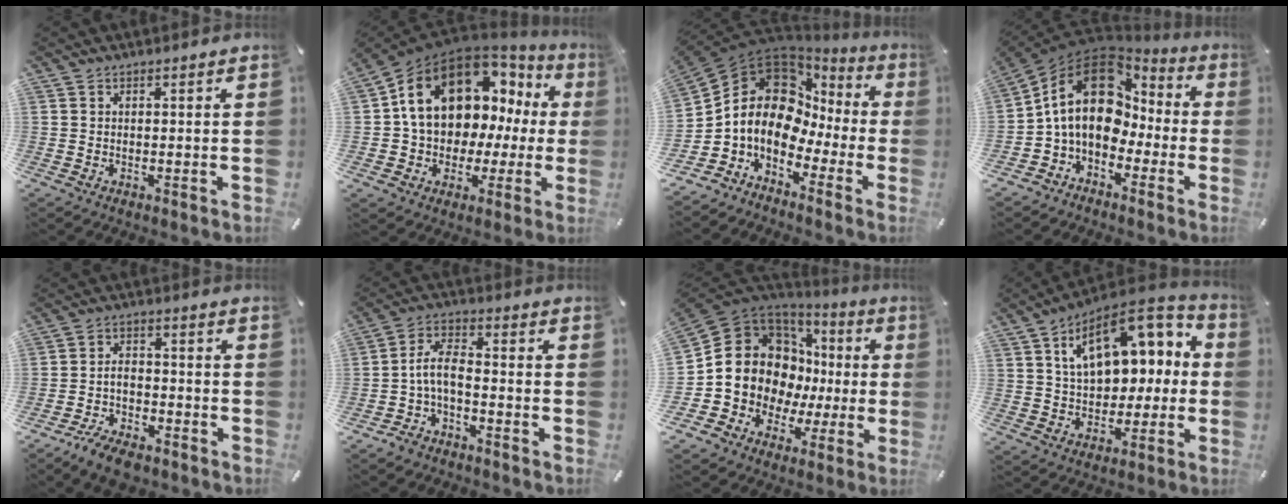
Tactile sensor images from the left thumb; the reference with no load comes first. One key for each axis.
{"total": 15.7, "fx": 6.2, "fy": 11.6, "fz": 8.5, "tx": -0.141, "ty": -0.044, "tz": 0.111}
{"total": 12.9, "fx": 1.8, "fy": 10.3, "fz": 7.6, "tx": -0.168, "ty": -0.032, "tz": 0.023}
{"total": 17.5, "fx": 1.3, "fy": 13.5, "fz": 11.1, "tx": -0.218, "ty": 0.007, "tz": 0.023}
{"total": 6.8, "fx": -4.9, "fy": 3.1, "fz": 3.5, "tx": -0.073, "ty": 0.026, "tz": -0.095}
{"total": 6.6, "fx": -2.3, "fy": 3.5, "fz": 5.1, "tx": -0.115, "ty": 0.002, "tz": -0.048}
{"total": 14.8, "fx": 1.8, "fy": 13.3, "fz": 6.4, "tx": -0.114, "ty": -0.032, "tz": 0.050}
{"total": 17.4, "fx": 5.8, "fy": 11.3, "fz": 11.9, "tx": -0.175, "ty": -0.021, "tz": 0.106}